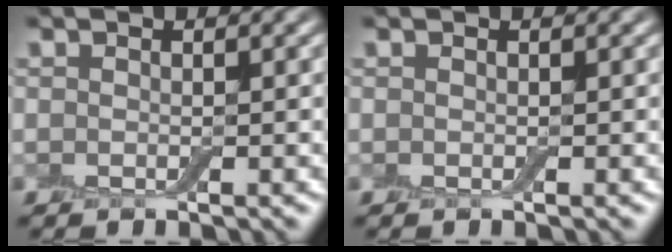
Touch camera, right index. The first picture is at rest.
{"total": 0.0}